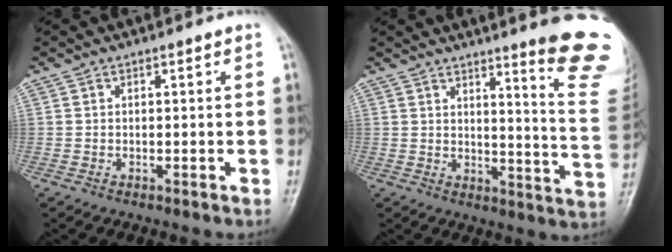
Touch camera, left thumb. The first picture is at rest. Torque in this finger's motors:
{"motor_torque": [3.15, 1.52, 1.48, -1.28, 0.24]}